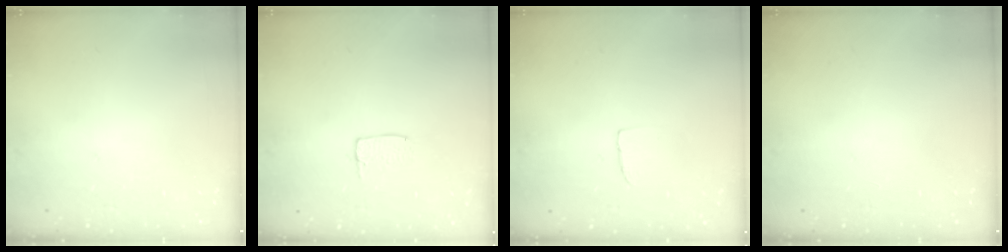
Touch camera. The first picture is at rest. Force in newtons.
{"total": 3.8, "press": 3.8, "slide": 0.2}
{"total": 2.4, "press": 2.4, "slide": 0.1}
{"total": 0.0}